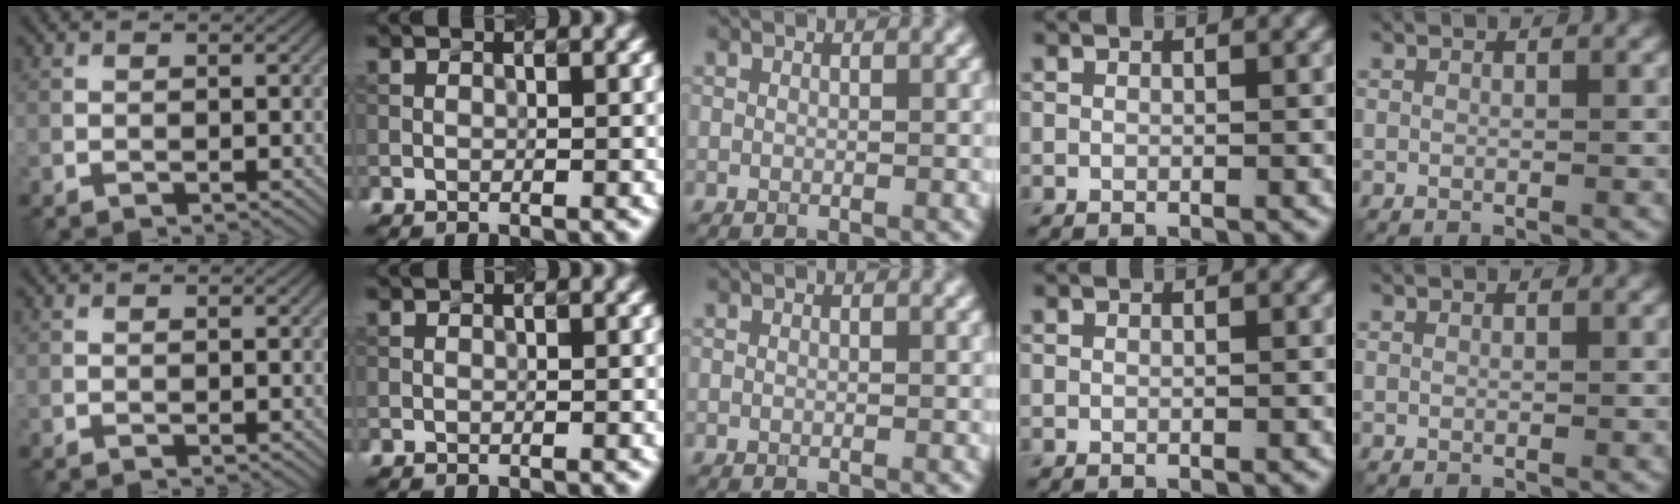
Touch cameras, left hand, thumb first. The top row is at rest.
{}